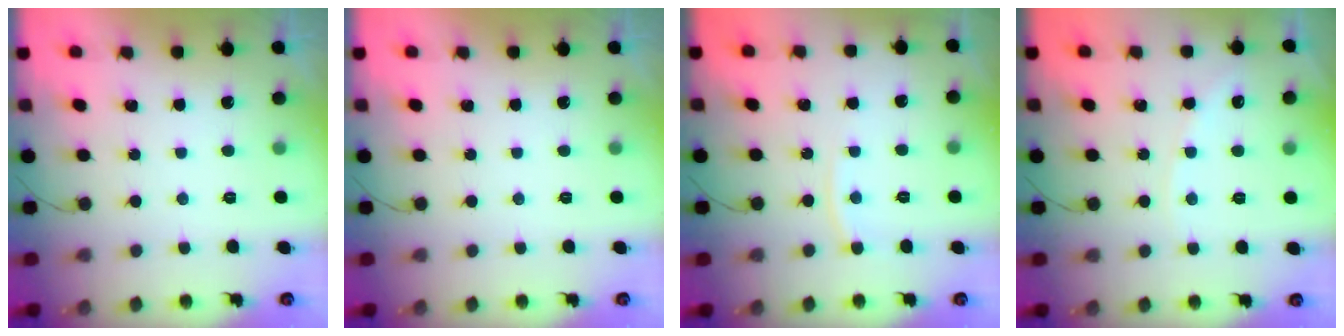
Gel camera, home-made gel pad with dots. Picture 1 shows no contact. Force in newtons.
{"total": 0.0}
{"total": 4.5, "press": 4.4, "slide": 0.5}
{"total": 2.6, "press": 2.6, "slide": 0.4}